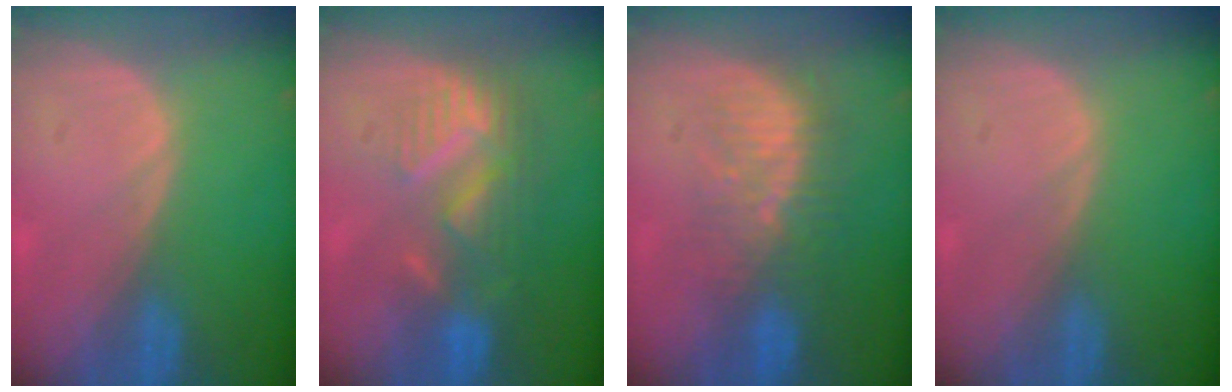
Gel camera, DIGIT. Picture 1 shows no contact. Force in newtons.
{"total": 8.8, "press": 7.8, "slide": 4.1}
{"total": 8.4, "press": 7.8, "slide": 3.0}
{"total": 0.0}